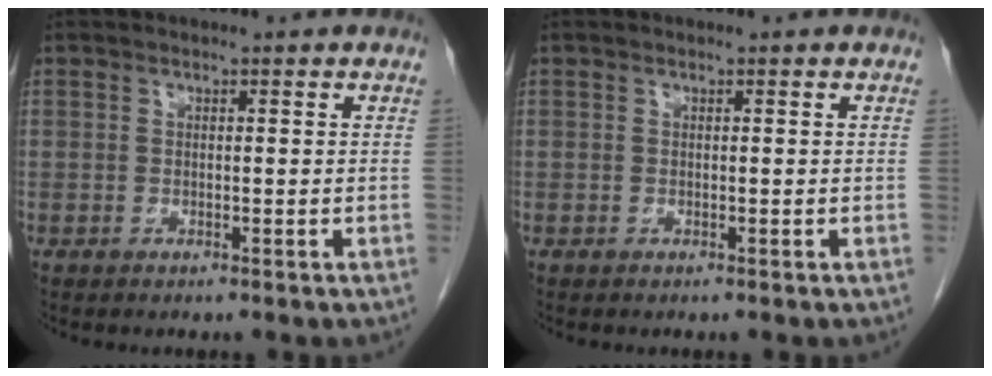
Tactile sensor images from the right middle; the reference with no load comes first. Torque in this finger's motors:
{"motor_torque": [0.00, 0.00, -0.03, -0.02]}